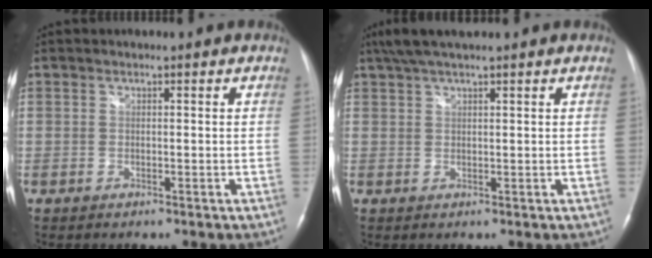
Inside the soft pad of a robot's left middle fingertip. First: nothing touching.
{"total": 5.6, "force": [4.5, 0.4, 3.4], "torque": [-0.064, 0.038, 0.081]}